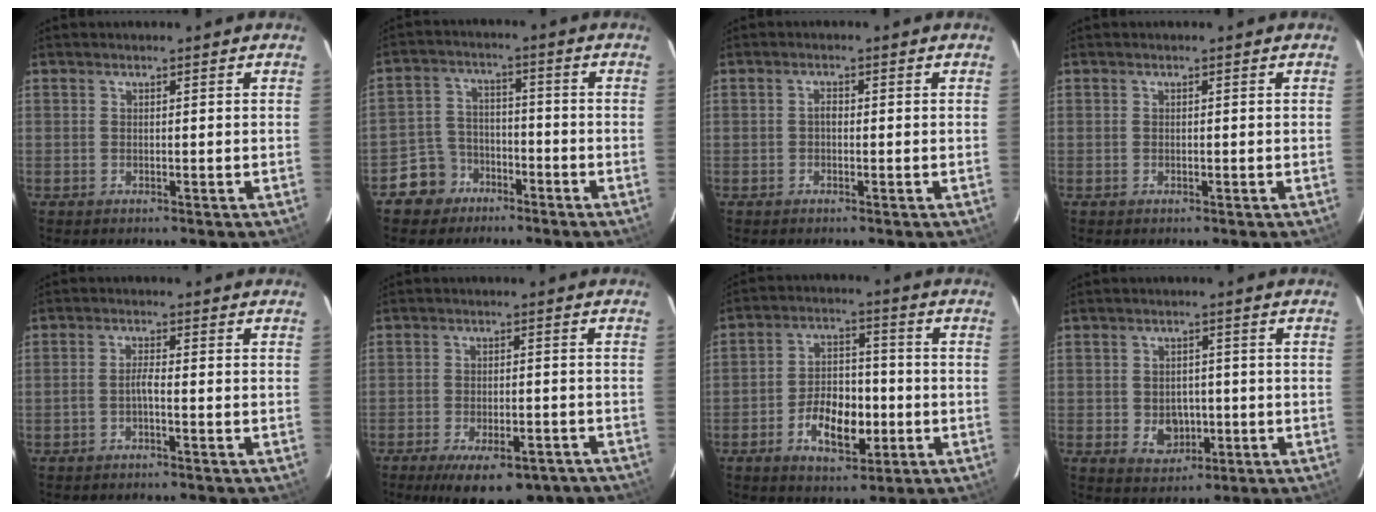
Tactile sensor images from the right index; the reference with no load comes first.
{"total": 7.2, "force": [-4.7, 5.4, 0.7], "torque": [-0.036, 0.028, -0.076]}
{"total": 1.0, "force": [-0.3, 0.7, 0.7], "torque": [-0.011, 0.006, -0.006]}
{"total": 0.0}
{"total": 1.8, "force": [-1.1, 0.0, 1.4], "torque": [-0.033, 0.005, -0.022]}
{"total": 14.4, "force": [-10.4, 5.6, 8.2], "torque": [-0.155, -0.021, -0.139]}
{"total": 10.7, "force": [-3.8, 6.0, 8.1], "torque": [-0.154, 0.016, -0.054]}
{"total": 5.5, "force": [-1.2, 4.5, 2.8], "torque": [-0.056, 0.002, -0.004]}